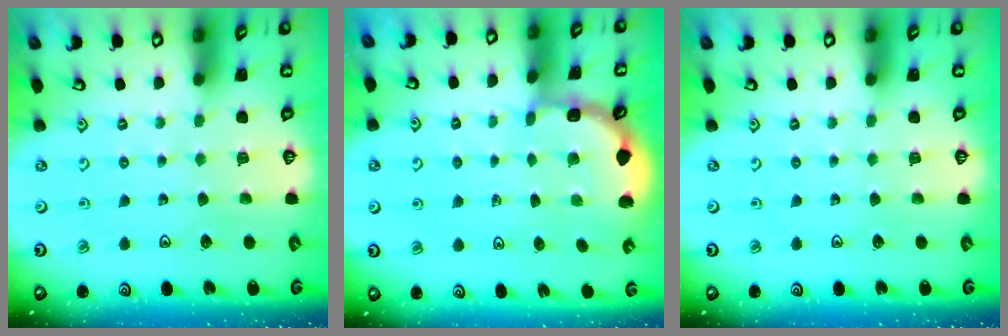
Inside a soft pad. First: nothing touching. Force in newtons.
{"total": 2.1, "press": 2.1, "slide": 0.3}
{"total": 0.0}